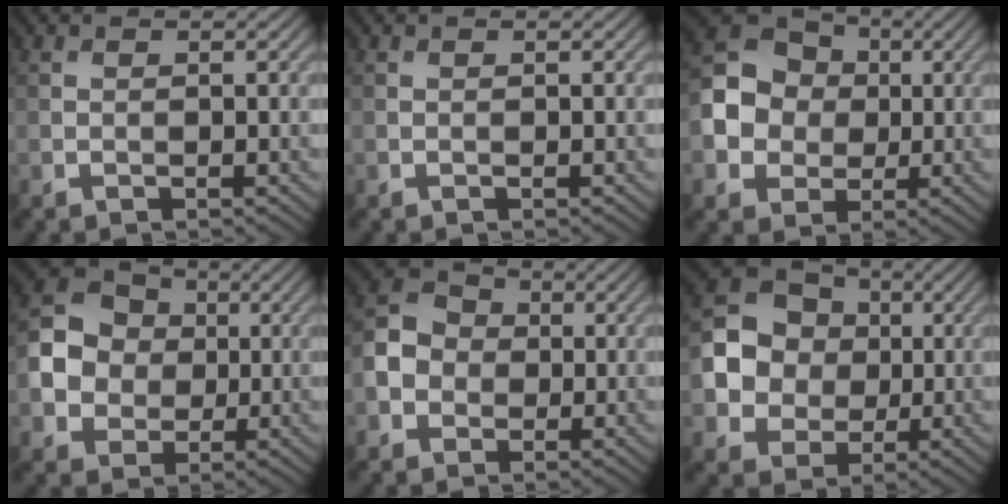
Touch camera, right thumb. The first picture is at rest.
{"total": 0.0}
{"total": 9.9, "force": [0.0, 8.8, 4.5], "torque": [-0.117, 0.011, -0.016]}
{"total": 8.4, "force": [-0.1, 7.4, 4.1], "torque": [-0.105, 0.007, -0.007]}
{"total": 5.6, "force": [-1.0, 4.8, 2.6], "torque": [-0.066, 0.006, -0.029]}
{"total": 10.6, "force": [0.3, 9.4, 4.8], "torque": [-0.119, 0.013, -0.004]}